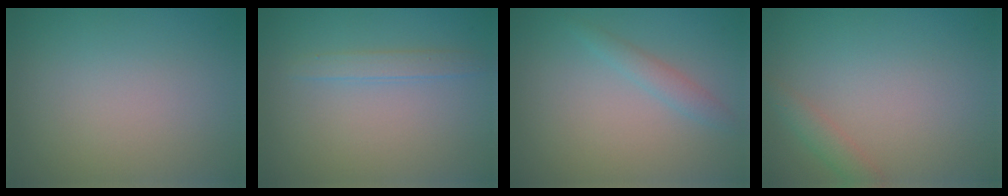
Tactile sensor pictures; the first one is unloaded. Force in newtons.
{"total": 1.4, "press": 1.4, "slide": 0.1}
{"total": 1.5, "press": 1.5, "slide": 0.1}
{"total": 1.5, "press": 1.5, "slide": 0.1}